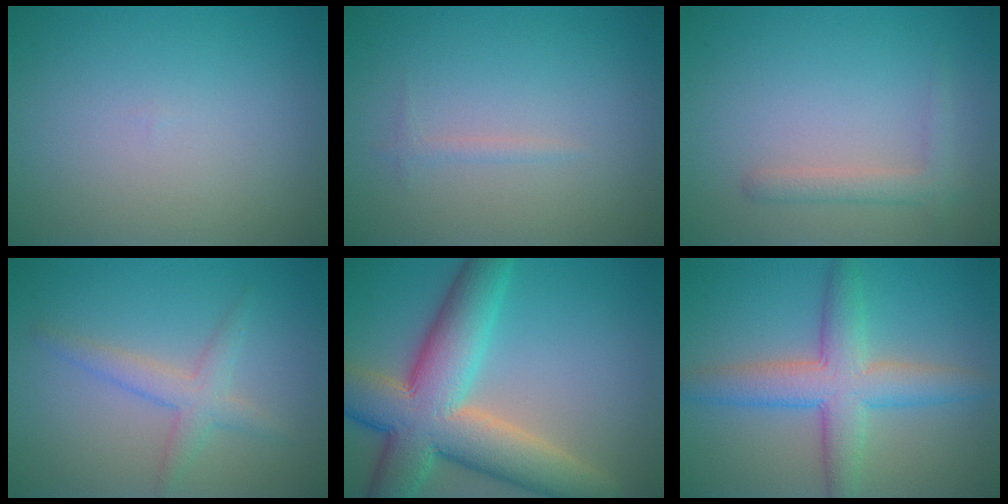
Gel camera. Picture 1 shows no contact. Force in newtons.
{"total": 0.7, "press": 0.7, "slide": 0.1}
{"total": 1.8, "press": 1.8, "slide": 0.1}
{"total": 2.6, "press": 2.6, "slide": 0.2}
{"total": 11.4, "press": 11.4, "slide": 0.7}
{"total": 5.8, "press": 5.8, "slide": 0.2}